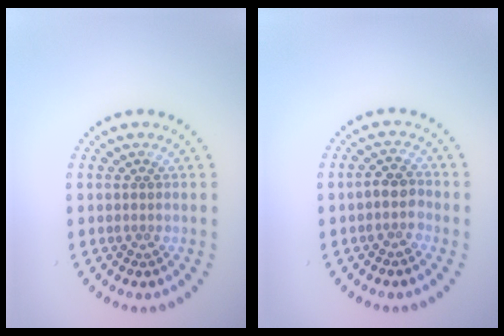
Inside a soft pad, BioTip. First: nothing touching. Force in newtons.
{"total": 1.8, "press": 1.7, "slide": 0.8}